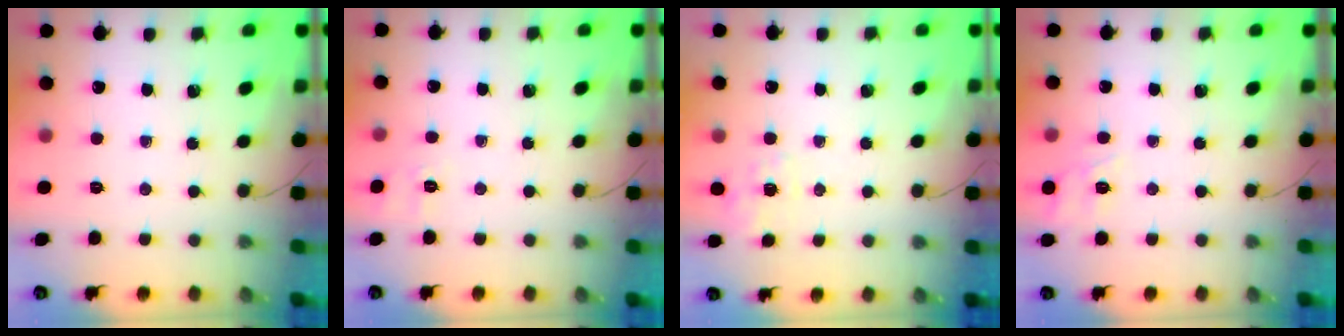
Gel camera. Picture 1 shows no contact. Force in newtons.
{"total": 2.8, "press": 2.2, "slide": 1.8}
{"total": 2.1, "press": 1.6, "slide": 1.4}
{"total": 7.8, "press": 7.7, "slide": 1.6}